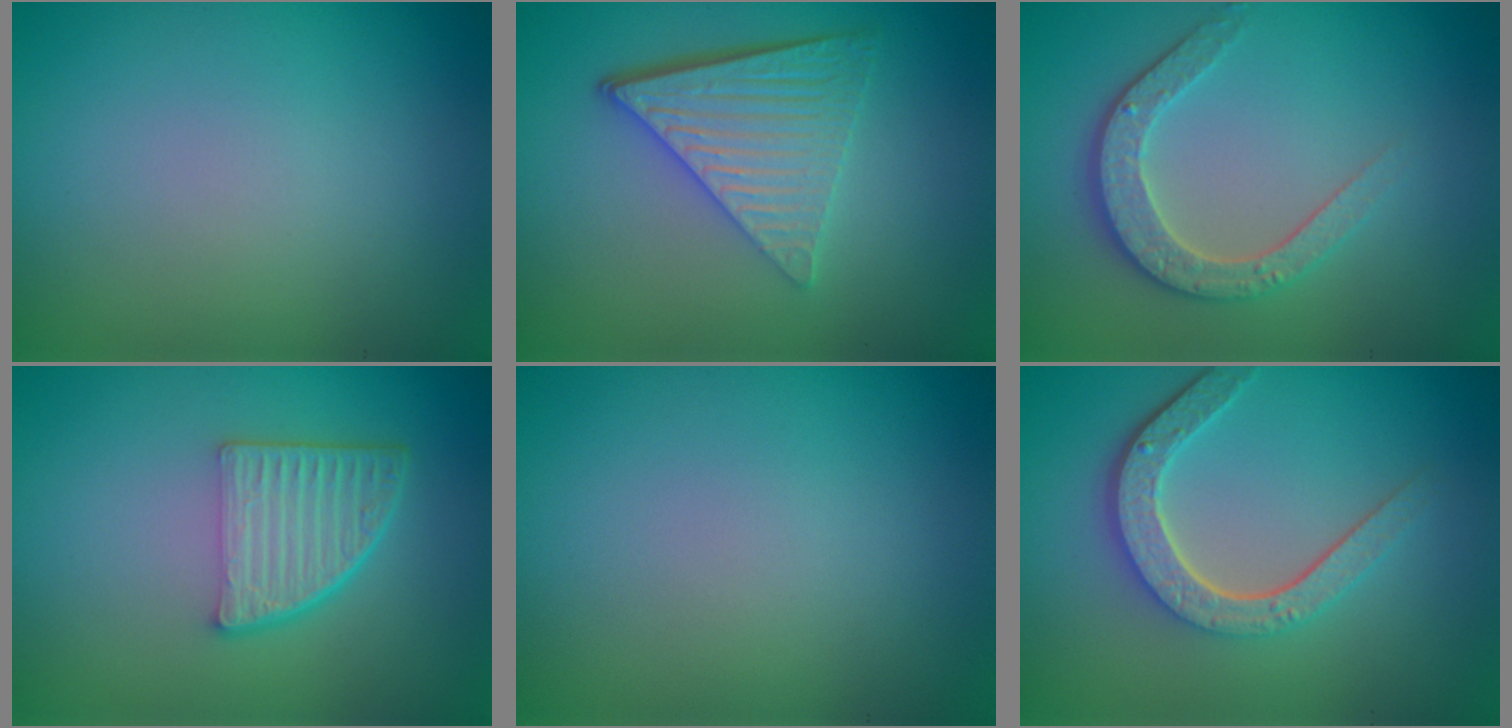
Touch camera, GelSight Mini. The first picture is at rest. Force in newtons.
{"total": 6.1, "press": 4.1, "slide": 4.4}
{"total": 3.4, "press": 2.9, "slide": 1.8}
{"total": 4.8, "press": 3.3, "slide": 3.6}
{"total": 0.0}
{"total": 4.8, "press": 3.6, "slide": 3.2}